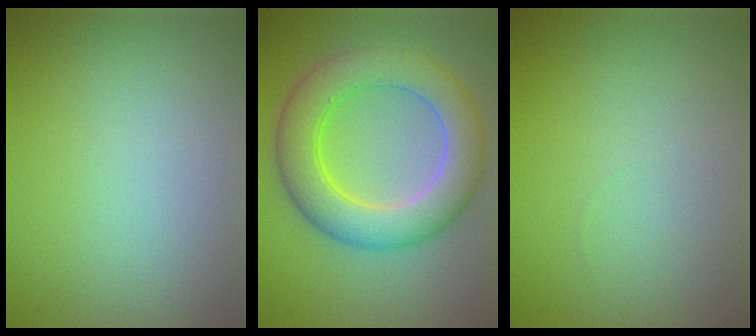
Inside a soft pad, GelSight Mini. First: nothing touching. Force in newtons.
{"total": 7.1, "press": 7.1, "slide": 0.2}
{"total": 0.0}